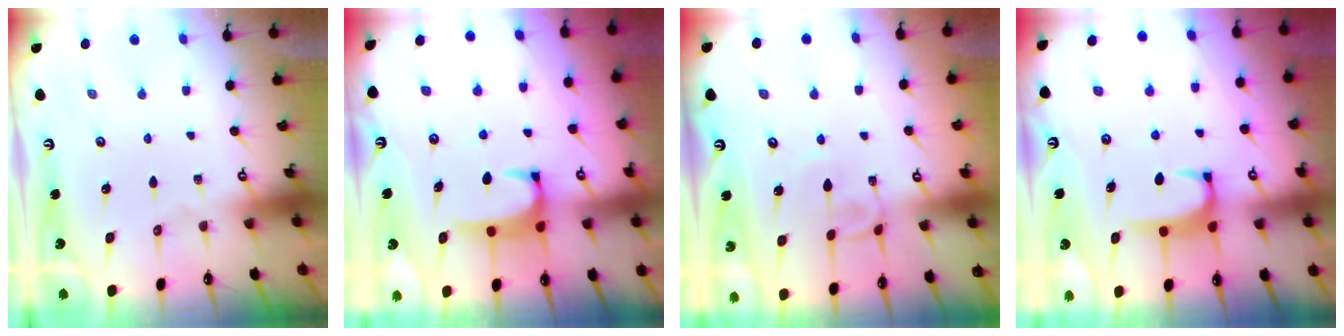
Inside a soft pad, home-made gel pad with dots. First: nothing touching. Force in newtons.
{"total": 2.9, "press": 2.8, "slide": 0.7}
{"total": 3.2, "press": 3.2, "slide": 0.2}
{"total": 2.2, "press": 2.1, "slide": 0.5}